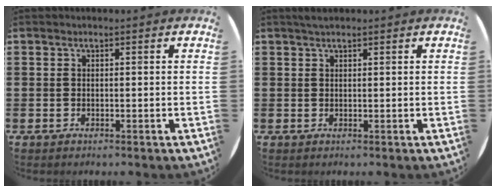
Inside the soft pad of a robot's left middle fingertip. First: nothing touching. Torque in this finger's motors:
{"motor_torque": [0.33, -0.23, 0.02, 0.04]}